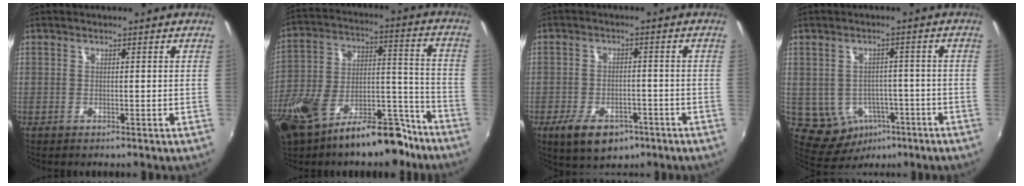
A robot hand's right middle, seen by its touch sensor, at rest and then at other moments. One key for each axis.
{"total": 20.9, "fx": -13.8, "fy": 9.1, "fz": 12.8, "tx": -0.241, "ty": 0.007, "tz": -0.210}
{"total": 9.2, "fx": -5.5, "fy": 5.0, "fz": 5.4, "tx": -0.122, "ty": -0.012, "tz": -0.084}
{"total": 8.8, "fx": -3.5, "fy": 7.4, "fz": 3.4, "tx": -0.084, "ty": 0.007, "tz": -0.024}